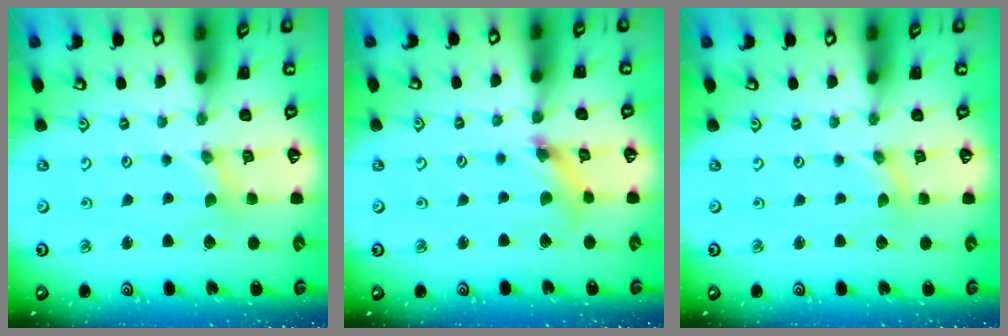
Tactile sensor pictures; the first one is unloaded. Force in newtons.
{"total": 5.5, "press": 5.5, "slide": 0.7}
{"total": 0.0}